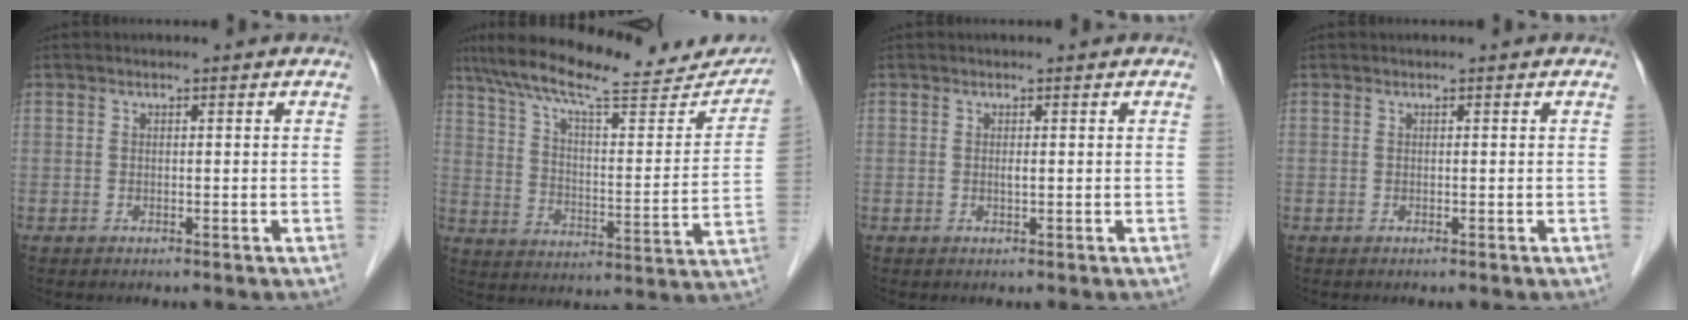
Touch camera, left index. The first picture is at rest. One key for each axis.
{"total": 25.1, "fx": 21.3, "fy": 5.0, "fz": 12.2, "tx": -0.198, "ty": 0.008, "tz": 0.297}
{"total": 0.5, "fx": 0.2, "fy": 0.1, "fz": 0.5, "tx": -0.013, "ty": -0.001, "tz": 0.003}
{"total": 0.0}